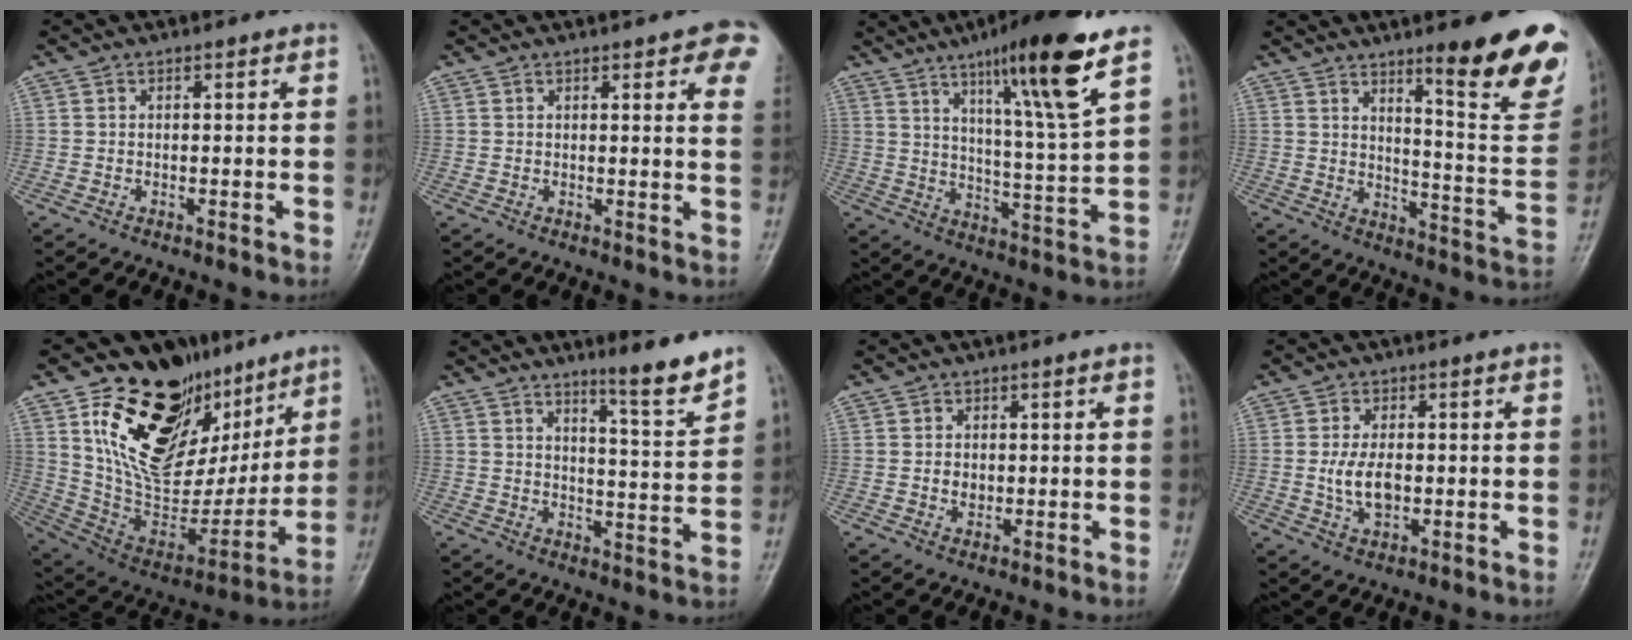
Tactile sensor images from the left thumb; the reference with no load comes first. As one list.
[{"total": 9.2, "force": [4.7, 2.4, 7.6], "torque": [-0.063, -0.009, 0.046]}, {"total": 17.2, "force": [10.0, 1.3, 13.9], "torque": [-0.213, -0.054, 0.161]}, {"total": 19.4, "force": [11.7, 3.6, 15.1], "torque": [-0.150, -0.076, 0.165]}, {"total": 30.2, "force": [15.1, 17.1, 19.8], "torque": [-0.272, -0.038, 0.273]}, {"total": 8.1, "force": [6.5, -0.1, 4.9], "torque": [-0.068, -0.063, 0.099]}, {"total": 2.3, "force": [-0.1, 1.9, 1.2], "torque": [-0.007, 0.005, 0.000]}, {"total": 6.2, "force": [-0.5, 3.8, 4.8], "torque": [-0.083, 0.000, -0.007]}]